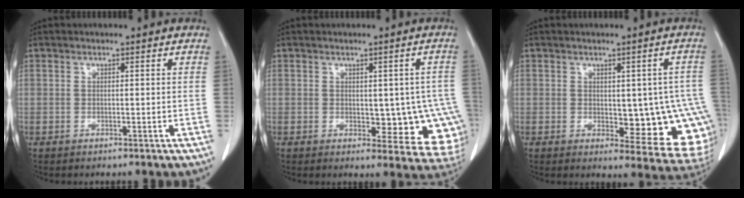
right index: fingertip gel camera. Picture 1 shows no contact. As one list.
[{"total": 9.4, "force": [-1.1, 4.9, 8.0], "torque": [-0.066, 0.006, -0.003]}, {"total": 12.0, "force": [-0.9, 4.9, 10.9], "torque": [-0.097, 0.001, 0.000]}]